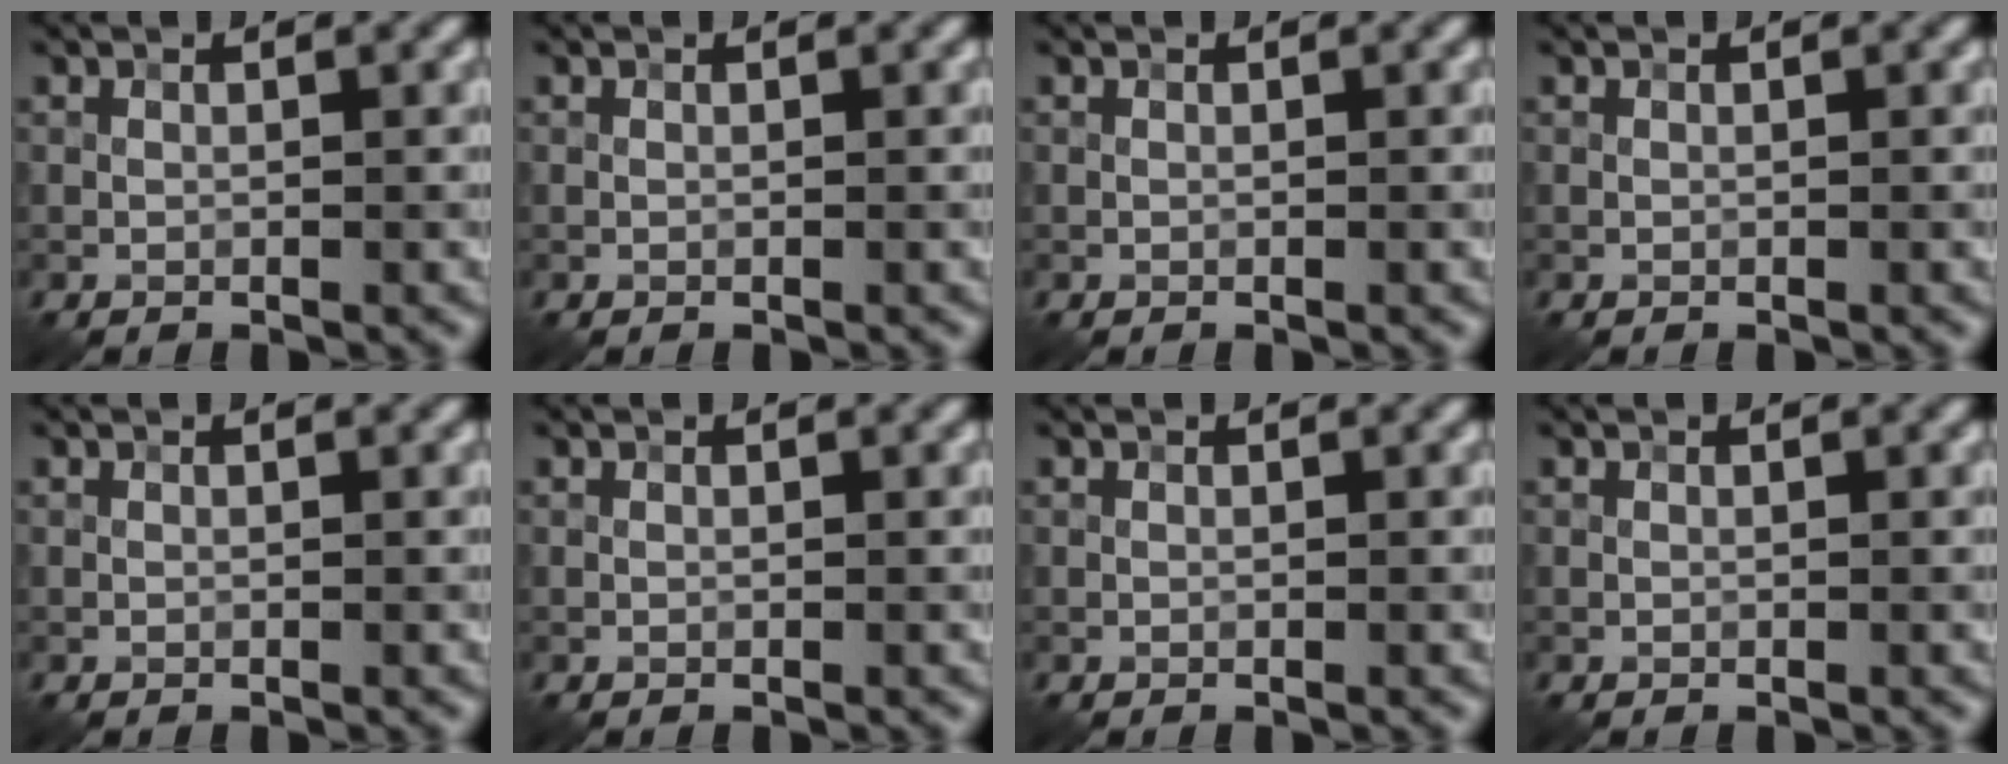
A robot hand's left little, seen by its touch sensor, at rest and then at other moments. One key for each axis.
{"total": 0.0}
{"total": 0.0}
{"total": 0.0}
{"total": 0.0}
{"total": 0.0}
{"total": 0.0}
{"total": 0.0}